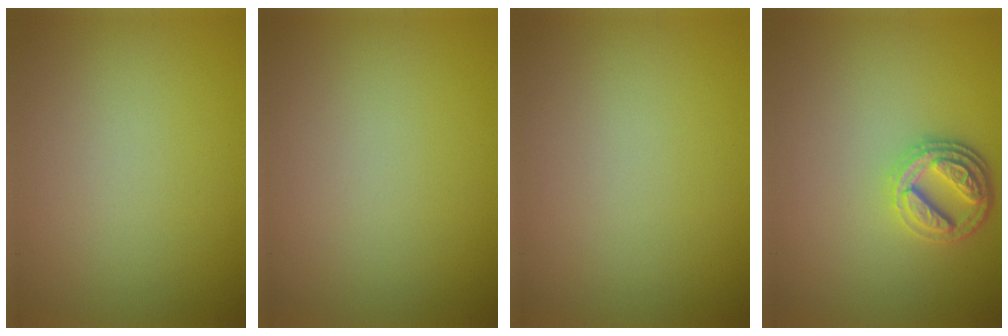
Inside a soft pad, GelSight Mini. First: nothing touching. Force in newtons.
{"total": 0.0}
{"total": 0.0}
{"total": 3.7, "press": 3.0, "slide": 2.1}